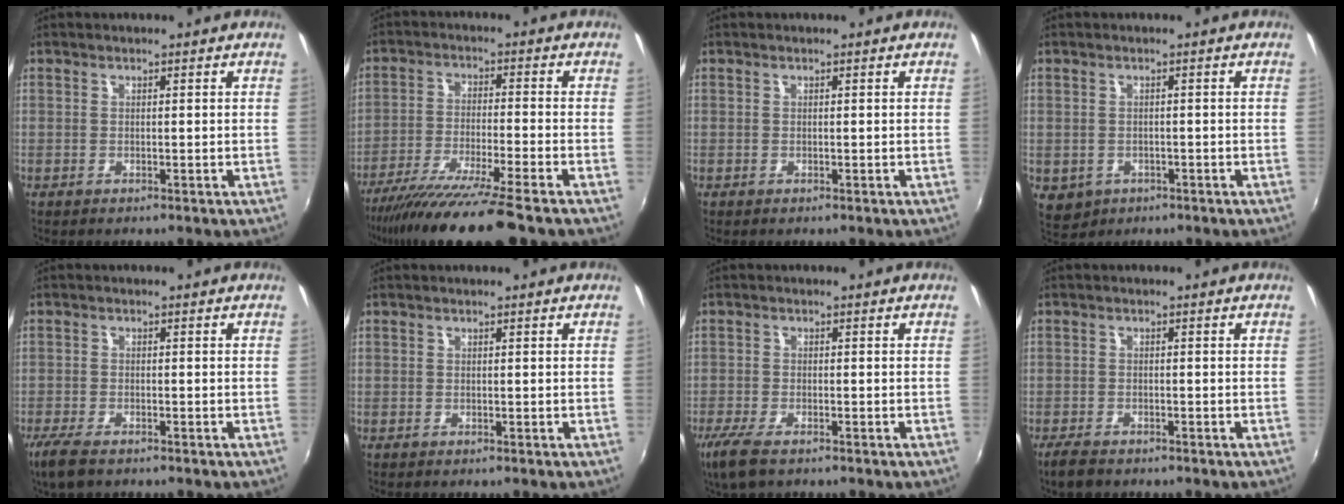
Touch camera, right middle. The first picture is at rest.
{"total": 14.4, "force": [-11.7, -0.9, 8.3], "torque": [-0.169, -0.039, -0.198]}
{"total": 0.0}
{"total": 4.1, "force": [-1.2, 3.5, 1.8], "torque": [-0.039, -0.006, -0.009]}
{"total": 5.1, "force": [-3.8, 1.5, 3.0], "torque": [-0.079, -0.017, -0.073]}
{"total": 0.0}
{"total": 5.8, "force": [-4.0, 1.7, 3.8], "torque": [-0.095, -0.020, -0.077]}
{"total": 3.5, "force": [-2.9, 1.3, 1.6], "torque": [-0.047, -0.009, -0.055]}